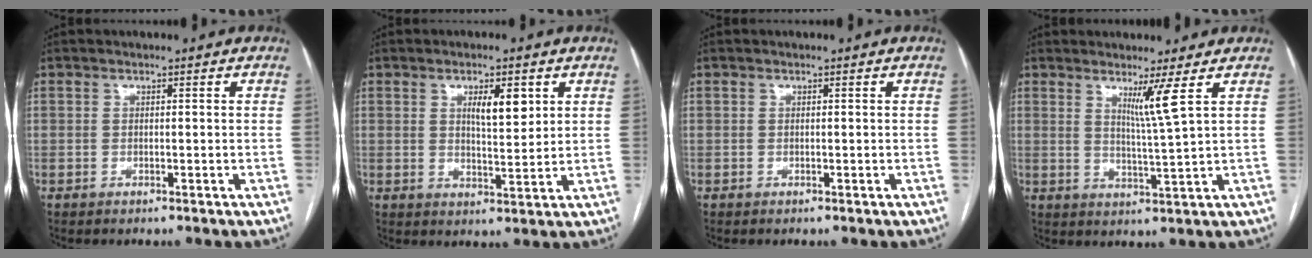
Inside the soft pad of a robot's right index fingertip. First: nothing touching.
{"total": 5.3, "force": [2.1, 1.4, 4.6], "torque": [-0.078, -0.002, 0.038]}
{"total": 0.0}
{"total": 4.5, "force": [2.2, -1.8, 3.5], "torque": [-0.065, -0.024, 0.046]}